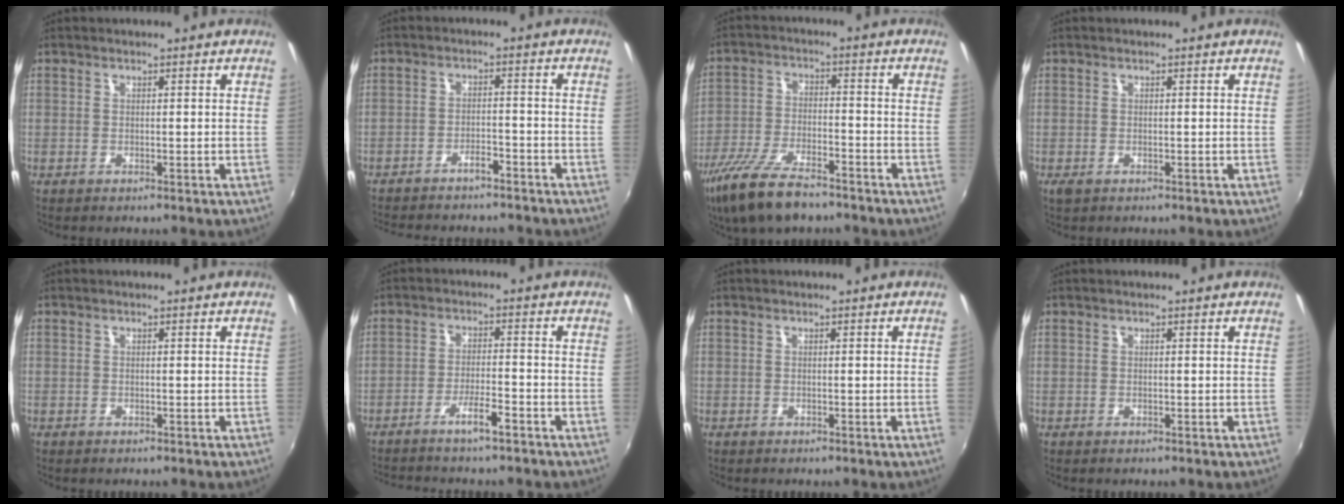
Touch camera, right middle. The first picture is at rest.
{"total": 8.5, "force": [-7.6, 2.1, 3.2], "torque": [-0.080, 0.000, -0.107]}
{"total": 14.2, "force": [-10.6, 4.6, 8.3], "torque": [-0.185, -0.032, -0.194]}
{"total": 0.8, "force": [-0.3, 0.5, 0.5], "torque": [-0.012, -0.003, -0.005]}
{"total": 0.5, "force": [-0.4, 0.3, 0.0], "torque": [-0.002, -0.001, -0.009]}
{"total": 5.0, "force": [-4.1, 0.3, 2.9], "torque": [-0.070, 0.005, -0.071]}
{"total": 0.6, "force": [-0.1, -0.3, 0.5], "torque": [-0.002, -0.004, -0.003]}
{"total": 0.0}